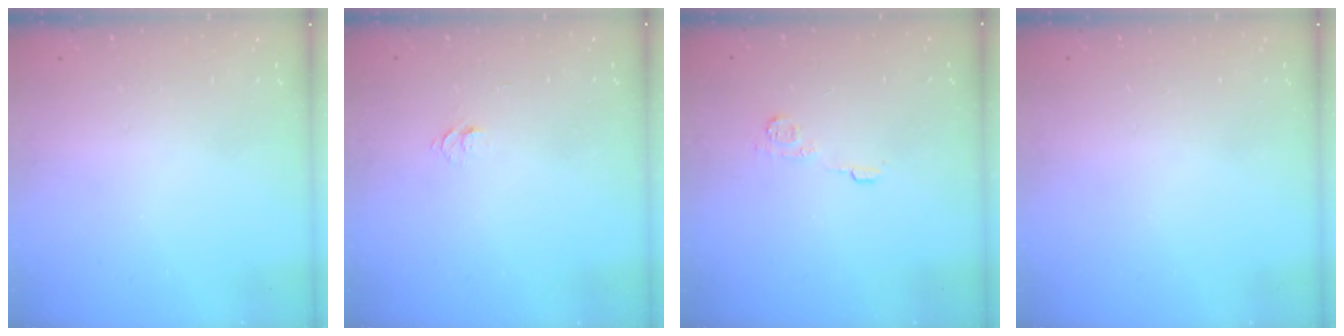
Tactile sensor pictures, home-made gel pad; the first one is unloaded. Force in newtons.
{"total": 4.7, "press": 4.6, "slide": 0.5}
{"total": 5.6, "press": 5.6, "slide": 0.7}
{"total": 0.0}